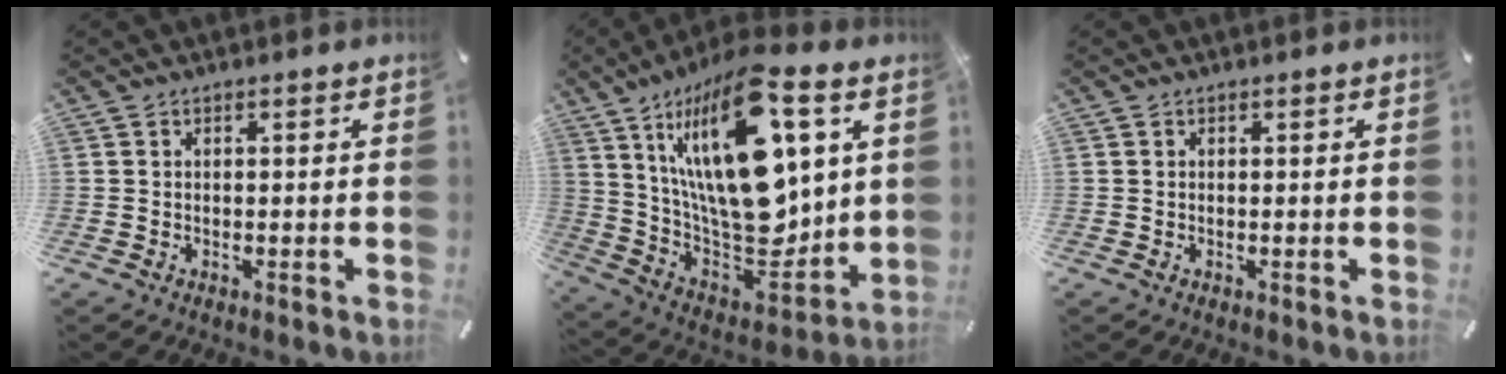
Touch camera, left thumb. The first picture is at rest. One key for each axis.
{"total": 29.3, "fx": 9.9, "fy": 12.4, "fz": 24.6, "tx": -0.476, "ty": -0.075, "tz": 0.166}
{"total": 0.0}